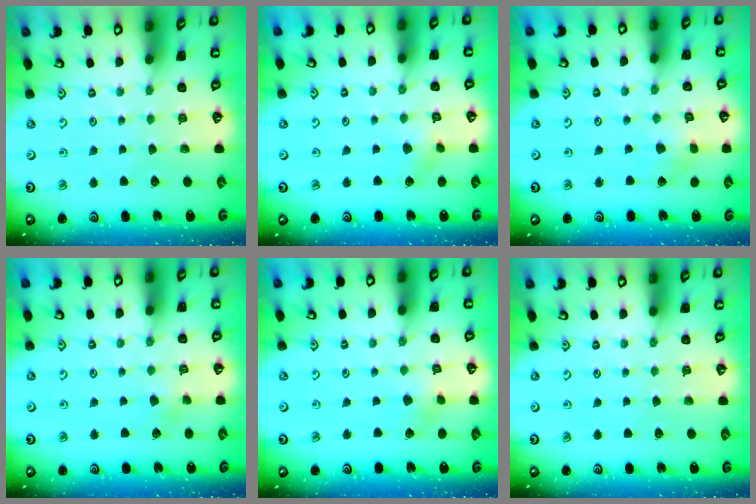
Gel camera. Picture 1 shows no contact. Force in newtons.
{"total": 3.2, "press": 3.2, "slide": 0.4}
{"total": 2.9, "press": 2.8, "slide": 0.7}
{"total": 2.2, "press": 2.1, "slide": 0.5}
{"total": 3.0, "press": 3.0, "slide": 0.3}
{"total": 0.0}